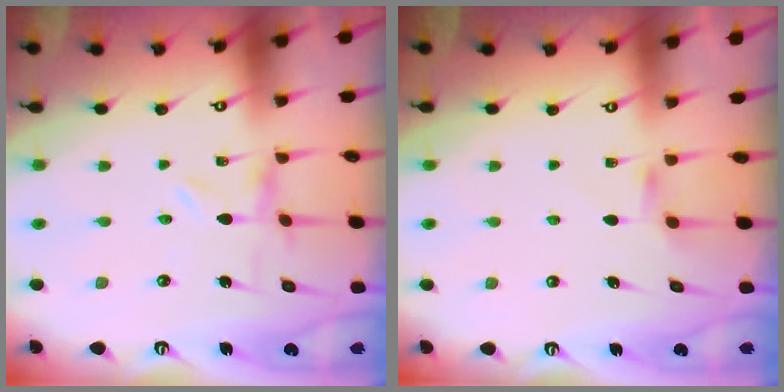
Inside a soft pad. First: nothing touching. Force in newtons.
{"total": 3.7, "press": 3.7, "slide": 0.6}